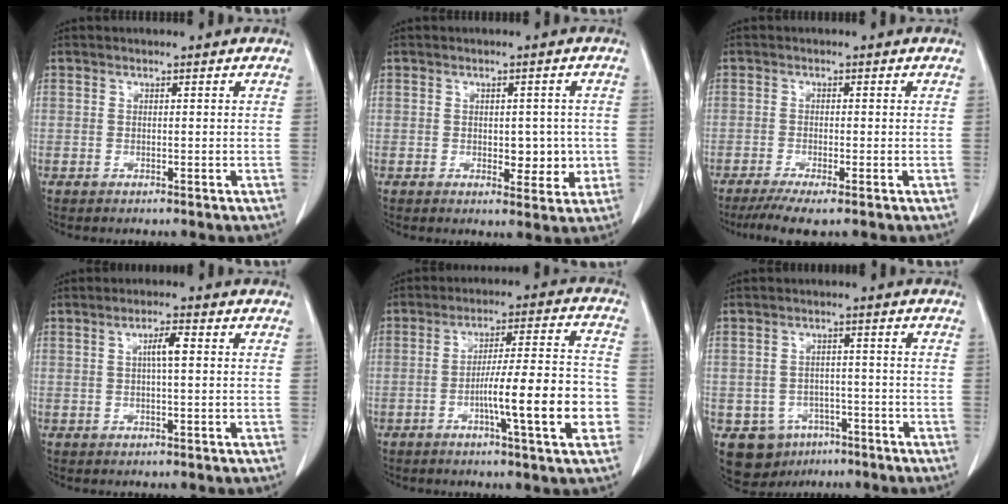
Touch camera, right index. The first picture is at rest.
{"total": 4.6, "force": [-0.4, 2.6, 3.7], "torque": [-0.036, -0.001, 0.003]}
{"total": 5.1, "force": [-3.5, 0.2, 3.6], "torque": [-0.060, -0.014, -0.060]}
{"total": 3.0, "force": [0.5, 0.3, 3.0], "torque": [-0.053, 0.004, 0.008]}
{"total": 12.8, "force": [-3.7, 0.7, 12.2], "torque": [-0.188, 0.006, -0.058]}
{"total": 7.0, "force": [-3.9, 5.6, 1.7], "torque": [-0.029, 0.008, -0.048]}